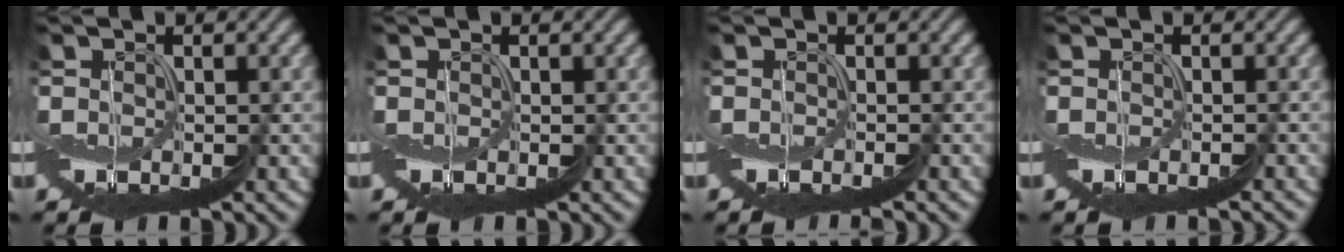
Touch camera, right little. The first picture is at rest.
{"total": 0.0}
{"total": 1.3, "force": [-1.2, -0.5, 0.1], "torque": [0.002, 0.007, -0.025]}
{"total": 1.2, "force": [-1.1, 0.2, 0.2], "torque": [0.002, 0.002, -0.016]}